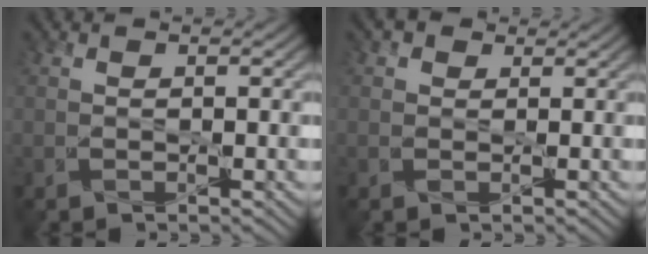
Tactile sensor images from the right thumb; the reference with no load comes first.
{"total": 2.2, "force": [1.2, 1.6, 0.9], "torque": [-0.017, 0.007, 0.016]}